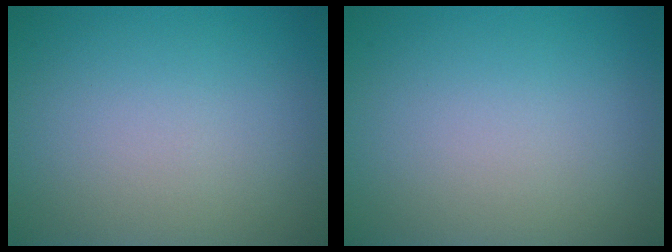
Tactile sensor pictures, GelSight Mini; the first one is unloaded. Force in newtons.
{"total": 0.0}